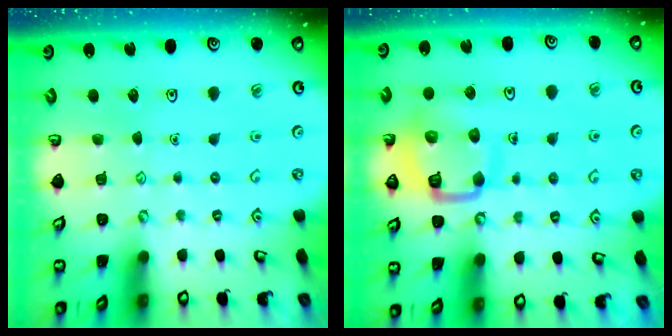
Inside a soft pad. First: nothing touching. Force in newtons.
{"total": 11.7, "press": 11.7, "slide": 1.3}